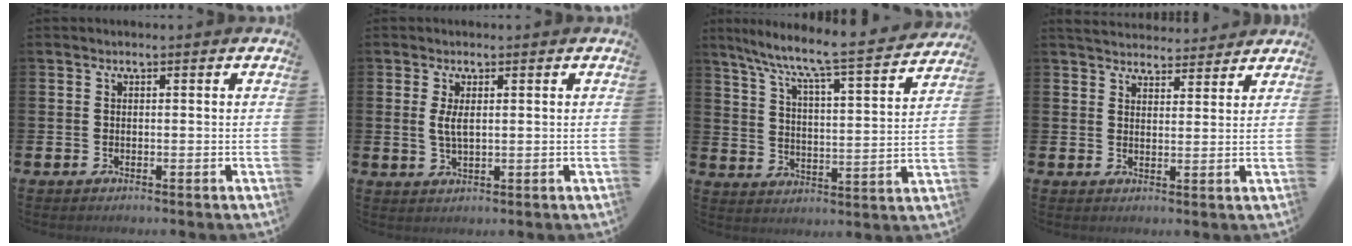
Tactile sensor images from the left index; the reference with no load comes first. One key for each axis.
{"total": 2.5, "fx": 0.9, "fy": 0.9, "fz": 2.2, "tx": -0.039, "ty": 0.001, "tz": 0.013}
{"total": 7.8, "fx": 7.1, "fy": 0.2, "fz": 3.1, "tx": -0.084, "ty": -0.063, "tz": 0.114}
{"total": 4.4, "fx": 4.3, "fy": 0.9, "fz": 0.1, "tx": -0.008, "ty": -0.025, "tz": 0.076}